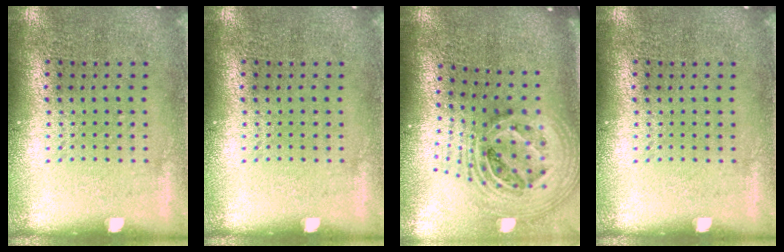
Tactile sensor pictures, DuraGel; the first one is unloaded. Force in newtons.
{"total": 0.0}
{"total": 2.8, "press": 1.9, "slide": 2.1}
{"total": 0.0}